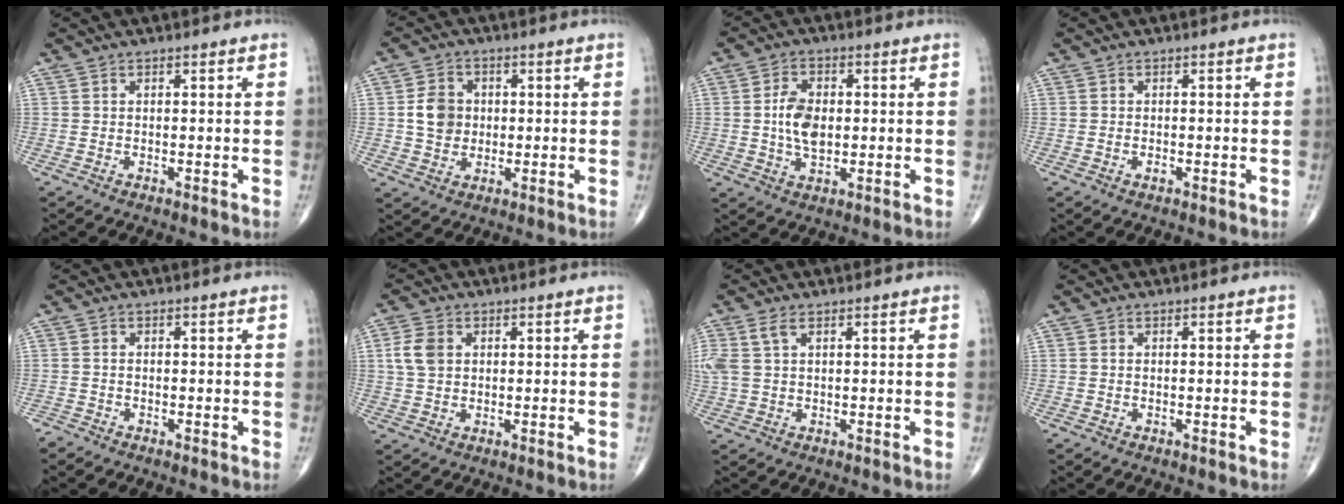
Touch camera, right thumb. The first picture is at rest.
{"total": 6.2, "force": [0.4, 5.3, 3.3], "torque": [-0.042, 0.002, 0.004]}
{"total": 7.2, "force": [0.1, 4.3, 5.7], "torque": [-0.099, 0.000, 0.001]}
{"total": 0.8, "force": [-0.3, 0.4, 0.6], "torque": [-0.008, 0.000, -0.006]}
{"total": 1.0, "force": [-1.0, 0.3, -0.2], "torque": [0.006, -0.003, -0.024]}
{"total": 5.0, "force": [1.1, 3.7, 3.3], "torque": [-0.067, 0.003, 0.019]}
{"total": 4.7, "force": [1.8, 2.5, 3.6], "torque": [-0.107, 0.013, 0.043]}
{"total": 0.0}